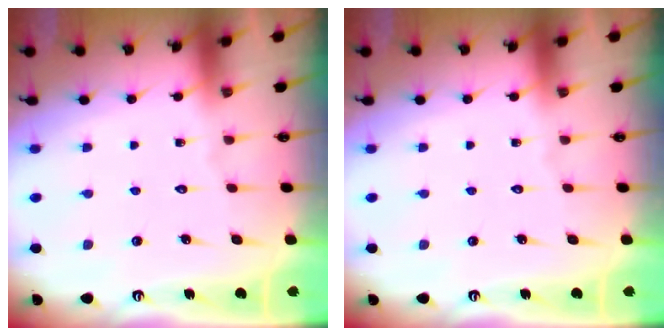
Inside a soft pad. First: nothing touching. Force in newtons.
{"total": 0.0}